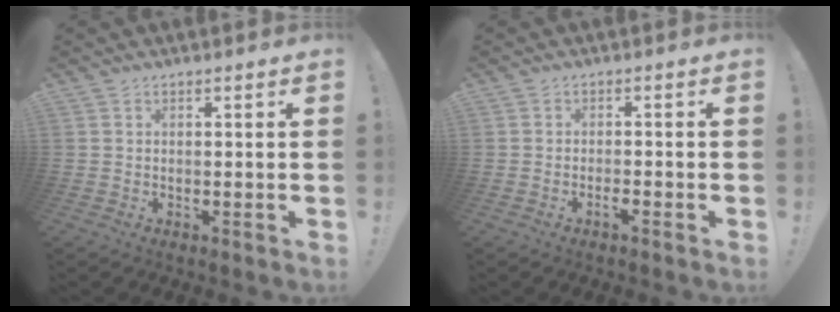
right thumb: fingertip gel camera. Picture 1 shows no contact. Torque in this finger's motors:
{"motor_torque": [0.72, -0.06, 0.24, -0.41, -0.01]}